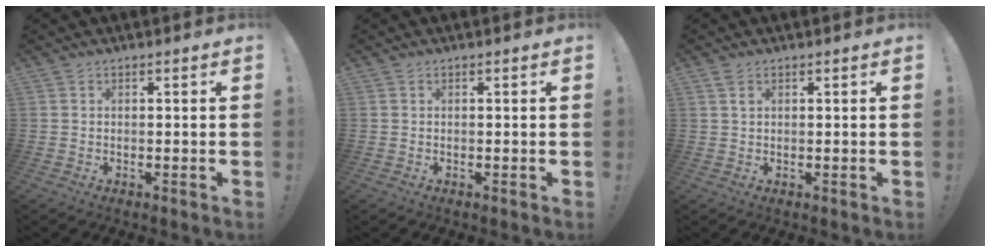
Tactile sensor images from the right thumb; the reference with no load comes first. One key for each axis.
{"total": 0.0}
{"total": 1.6, "fx": 0.9, "fy": 0.7, "fz": 1.1, "tx": -0.017, "ty": 0.000, "tz": 0.015}